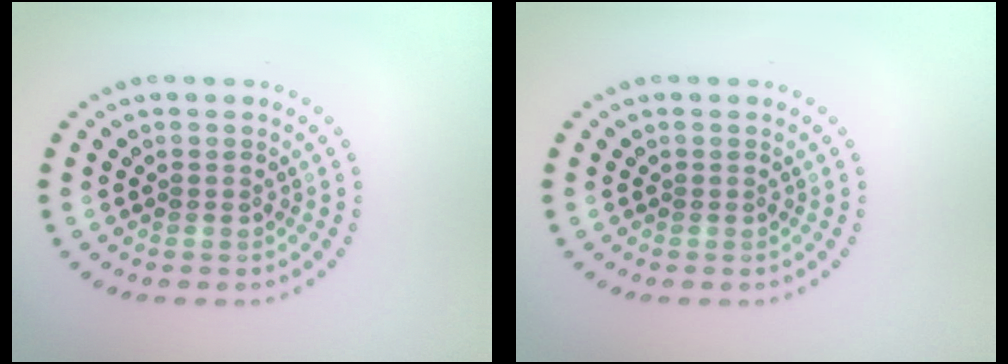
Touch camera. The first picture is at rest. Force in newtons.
{"total": 0.0}